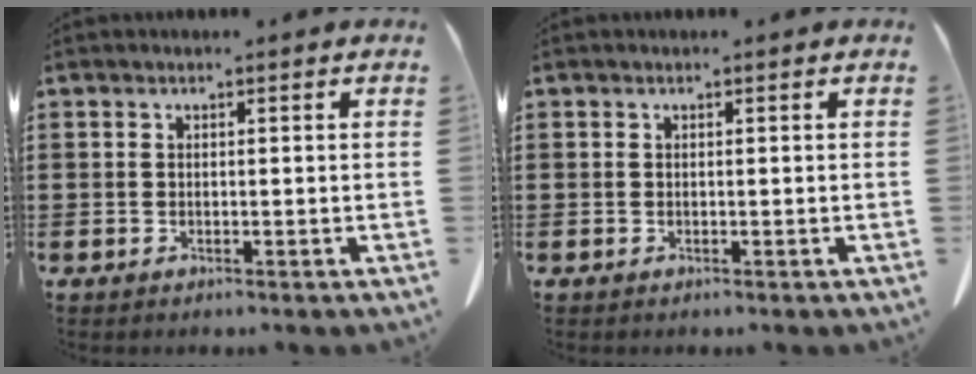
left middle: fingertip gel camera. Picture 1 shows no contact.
{"total": 0.0}